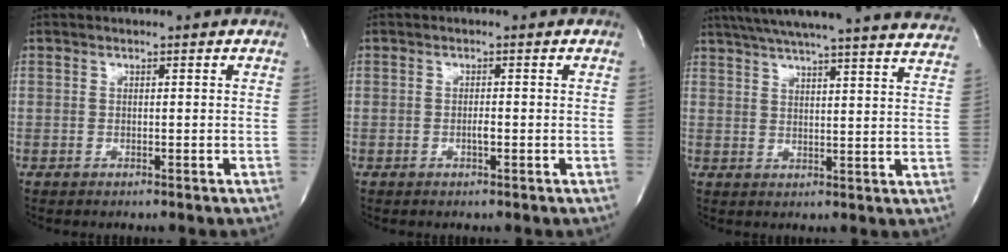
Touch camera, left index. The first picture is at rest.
{"total": 1.0, "force": [-0.3, 0.1, 0.9], "torque": [-0.020, 0.001, -0.006]}
{"total": 31.5, "force": [28.6, 1.3, 13.0], "torque": [-0.217, -0.043, 0.348]}